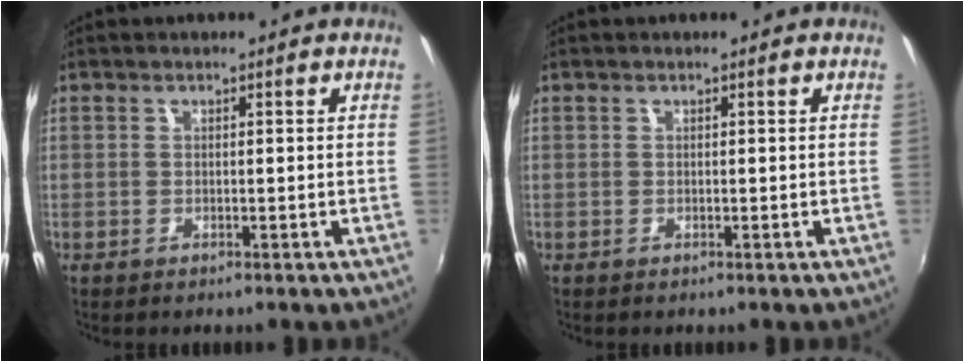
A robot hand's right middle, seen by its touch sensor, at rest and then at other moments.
{"total": 0.0}